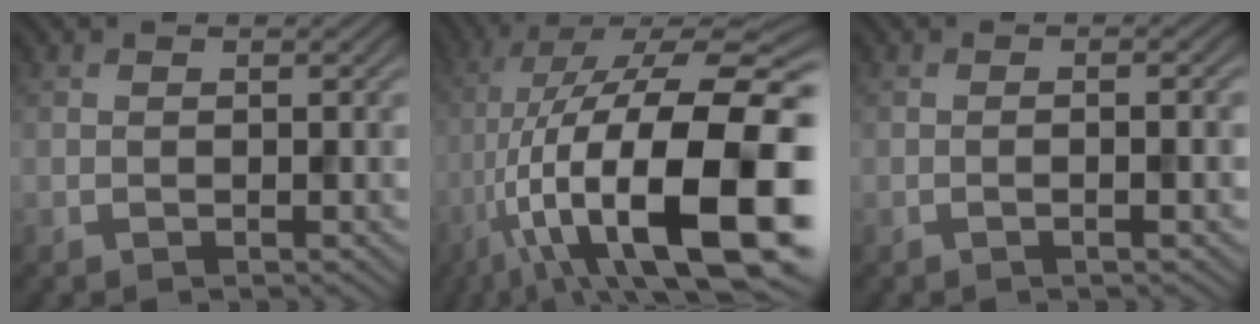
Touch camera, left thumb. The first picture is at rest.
{"total": 21.9, "force": [-6.0, 7.6, 19.6], "torque": [-0.321, -0.001, -0.094]}
{"total": 2.5, "force": [-0.7, 0.3, 2.4], "torque": [-0.036, 0.005, -0.017]}